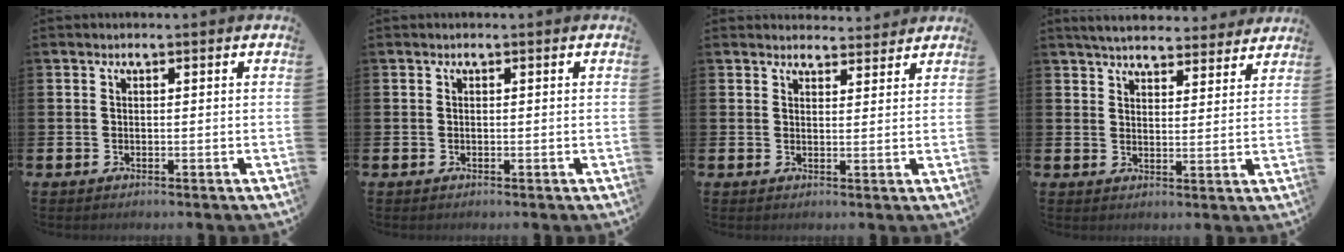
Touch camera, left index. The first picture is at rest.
{"total": 0.0}
{"total": 2.9, "force": [2.8, 0.6, -0.1], "torque": [0.006, -0.018, 0.050]}
{"total": 4.9, "force": [4.8, 0.8, 0.7], "torque": [-0.028, -0.026, 0.084]}